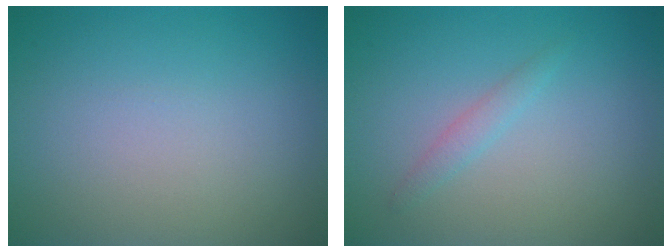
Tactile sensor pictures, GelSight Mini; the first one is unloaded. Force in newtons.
{"total": 1.1, "press": 1.1, "slide": 0.1}